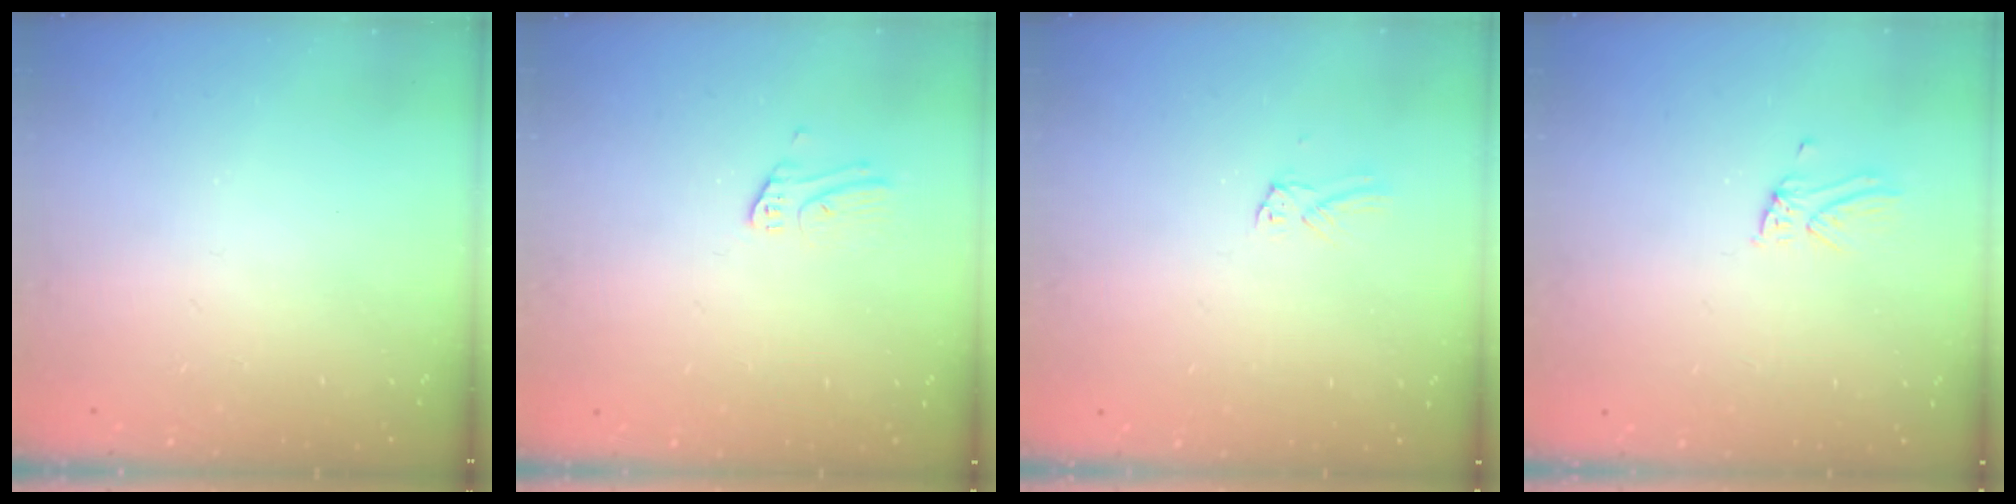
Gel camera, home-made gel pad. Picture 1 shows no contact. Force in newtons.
{"total": 2.8, "press": 2.8, "slide": 0.2}
{"total": 1.5, "press": 1.5, "slide": 0.1}
{"total": 2.1, "press": 2.1, "slide": 0.1}